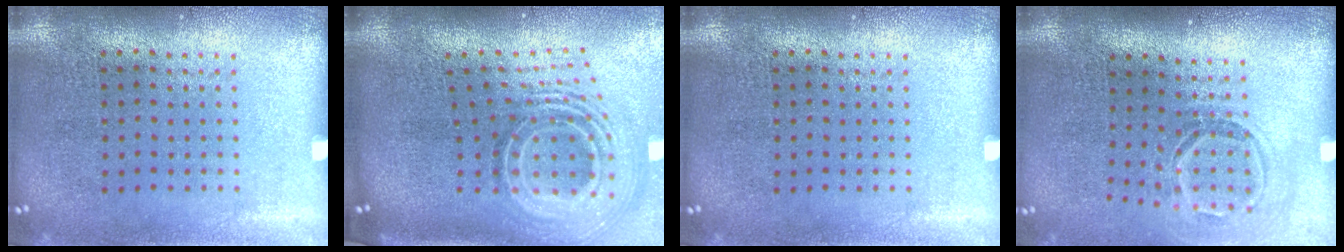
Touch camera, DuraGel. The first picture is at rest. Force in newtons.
{"total": 2.8, "press": 1.8, "slide": 2.1}
{"total": 0.0}
{"total": 1.6, "press": 1.1, "slide": 1.2}